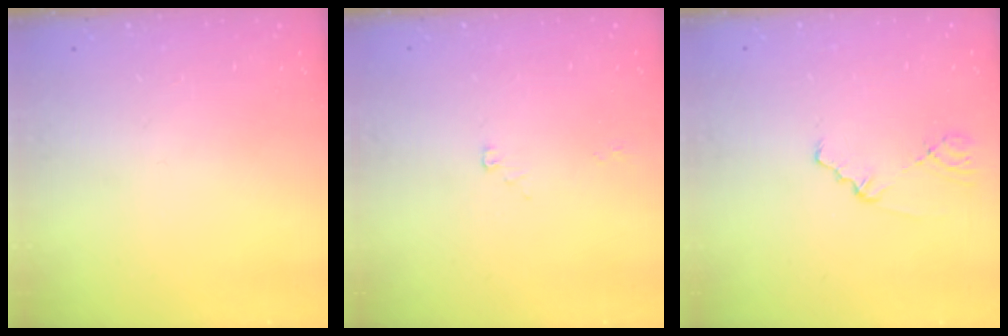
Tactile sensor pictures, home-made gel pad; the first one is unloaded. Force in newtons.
{"total": 2.1, "press": 2.1, "slide": 0.2}
{"total": 0.9, "press": 0.9, "slide": 0.2}